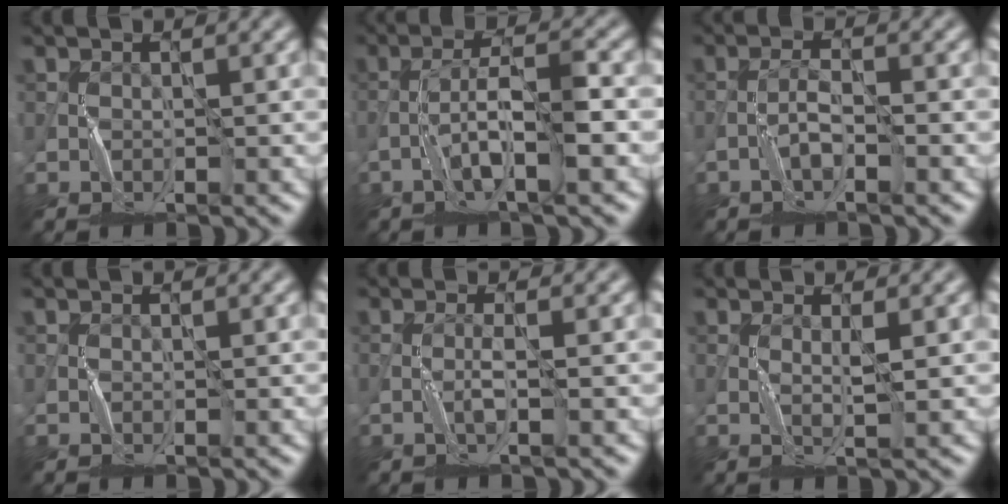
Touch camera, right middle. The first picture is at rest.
{"total": 4.2, "force": [-1.9, 0.1, 3.7], "torque": [-0.074, 0.015, -0.037]}
{"total": 1.2, "force": [-1.0, -0.5, 0.5], "torque": [-0.017, 0.006, -0.022]}
{"total": 0.0}
{"total": 1.0, "force": [-0.4, -0.9, 0.3], "torque": [-0.013, 0.003, -0.010]}
{"total": 1.1, "force": [0.6, -0.9, 0.2], "torque": [-0.011, 0.000, 0.010]}